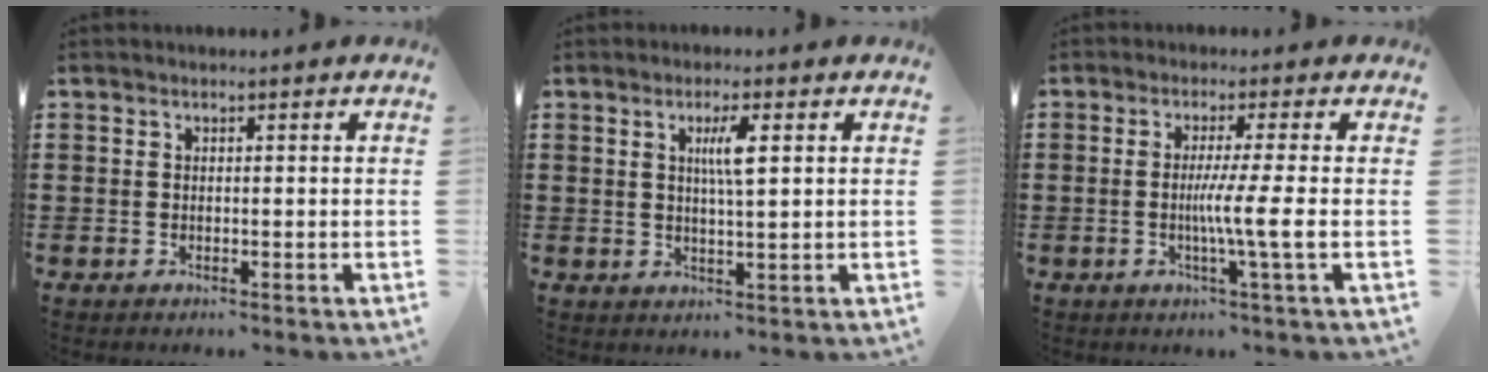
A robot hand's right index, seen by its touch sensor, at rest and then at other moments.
{"total": 3.9, "force": [1.1, 0.5, 3.7], "torque": [-0.076, 0.003, 0.015]}
{"total": 6.2, "force": [-0.8, -0.8, 6.1], "torque": [-0.107, -0.014, -0.017]}